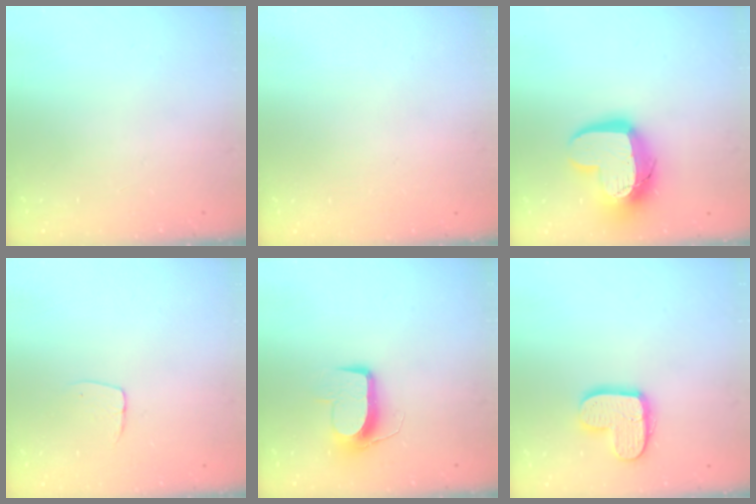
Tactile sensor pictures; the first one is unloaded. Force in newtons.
{"total": 0.0}
{"total": 16.1, "press": 16.1, "slide": 1.1}
{"total": 5.0, "press": 5.0, "slide": 0.3}
{"total": 10.5, "press": 10.5, "slide": 0.8}
{"total": 12.6, "press": 12.6, "slide": 0.9}